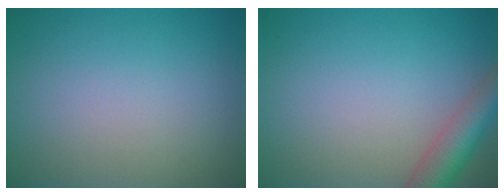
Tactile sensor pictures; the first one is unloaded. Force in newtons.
{"total": 4.6, "press": 4.6, "slide": 0.3}